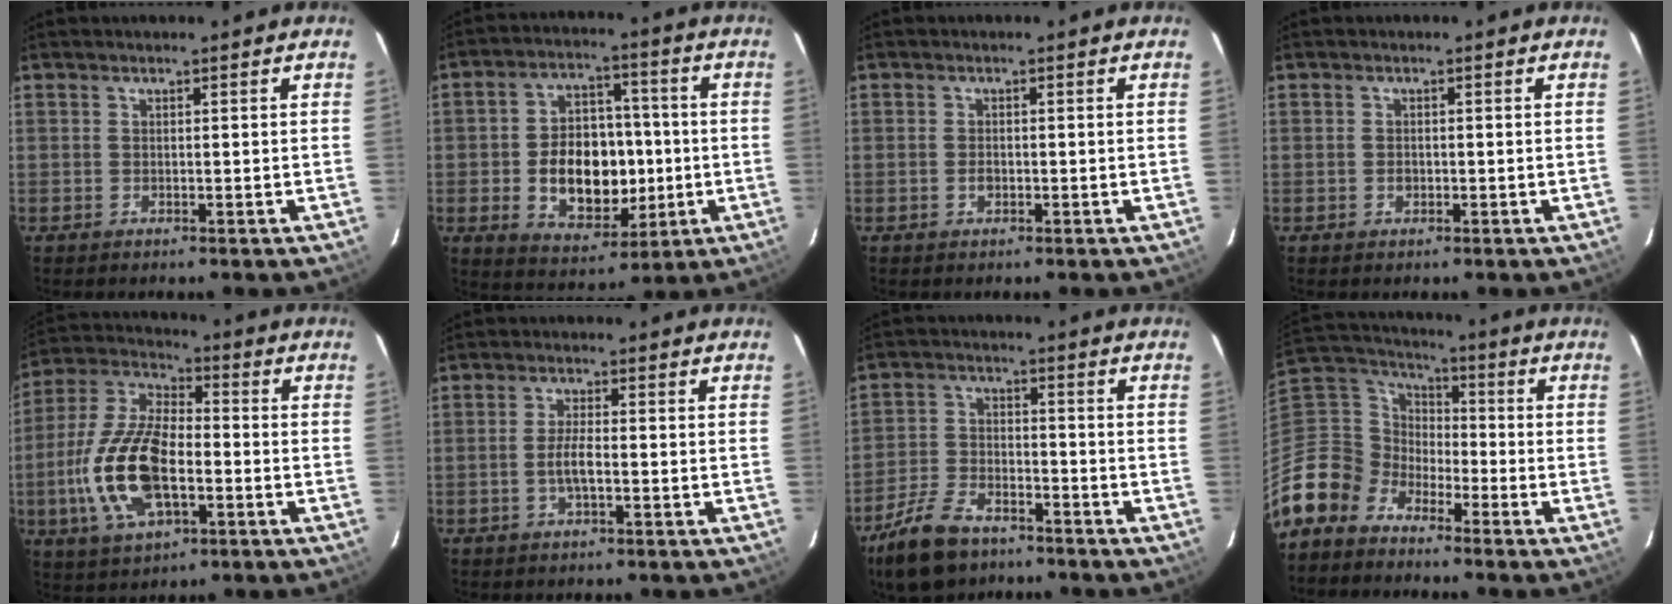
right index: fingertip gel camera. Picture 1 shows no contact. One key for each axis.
{"total": 14.4, "fx": -2.1, "fy": 9.9, "fz": 10.2, "tx": -0.201, "ty": 0.020, "tz": -0.013}
{"total": 1.2, "fx": -0.4, "fy": 0.9, "fz": 0.8, "tx": -0.013, "ty": 0.003, "tz": -0.006}
{"total": 1.1, "fx": -0.3, "fy": 0.9, "fz": 0.4, "tx": -0.004, "ty": 0.003, "tz": -0.002}
{"total": 17.3, "fx": -4.3, "fy": 8.1, "fz": 14.7, "tx": -0.317, "ty": 0.000, "tz": -0.080}
{"total": 3.5, "fx": -1.0, "fy": 0.7, "fz": 3.2, "tx": -0.066, "ty": 0.002, "tz": -0.018}
{"total": 12.7, "fx": -9.3, "fy": 5.6, "fz": 6.6, "tx": -0.160, "ty": -0.007, "tz": -0.176}
{"total": 11.0, "fx": -8.1, "fy": 7.3, "fz": 1.1, "tx": -0.059, "ty": 0.034, "tz": -0.178}